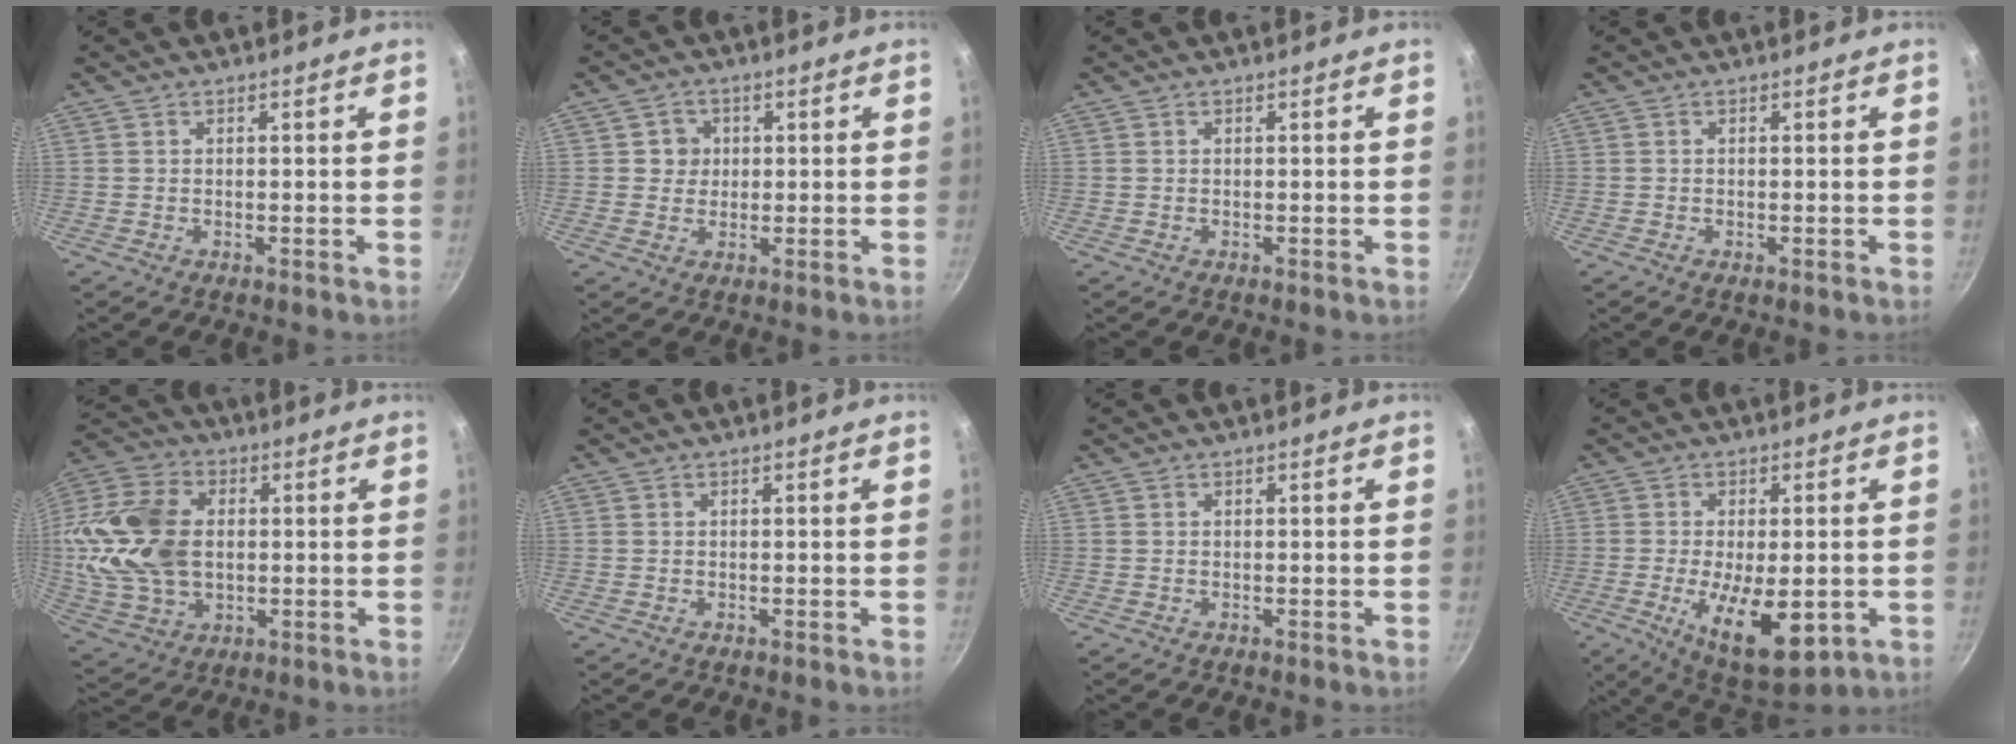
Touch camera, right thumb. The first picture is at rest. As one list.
[{"total": 3.5, "force": [0.6, 3.4, 0.7], "torque": [0.013, 0.003, 0.004]}, {"total": 0.0}, {"total": 0.0}, {"total": 19.5, "force": [1.3, 13.4, 14.0], "torque": [-0.264, 0.015, 0.026]}, {"total": 0.0}, {"total": 0.0}, {"total": 14.0, "force": [-3.3, 6.2, 12.1], "torque": [-0.178, -0.007, -0.039]}]